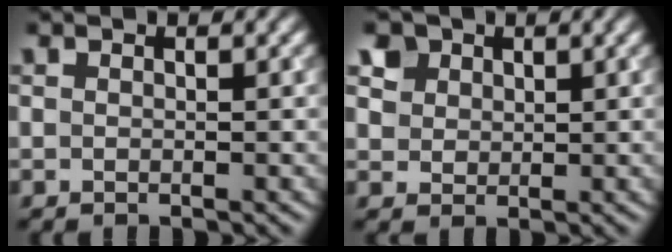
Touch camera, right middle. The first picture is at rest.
{"total": 4.6, "force": [2.5, 3.4, 1.8], "torque": [-0.055, 0.005, 0.046]}